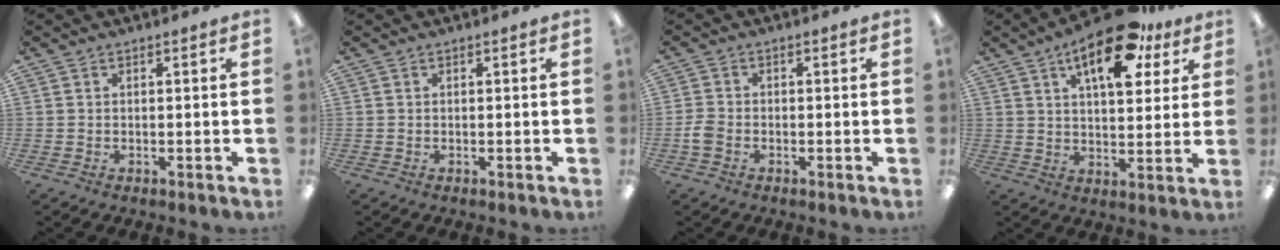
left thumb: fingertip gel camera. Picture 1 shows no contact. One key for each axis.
{"total": 0.0}
{"total": 2.8, "fx": -1.1, "fy": 1.9, "fz": 1.7, "tx": -0.034, "ty": 0.004, "tz": -0.021}
{"total": 16.4, "fx": 9.3, "fy": 6.8, "fz": 11.7, "tx": -0.177, "ty": -0.034, "tz": 0.151}